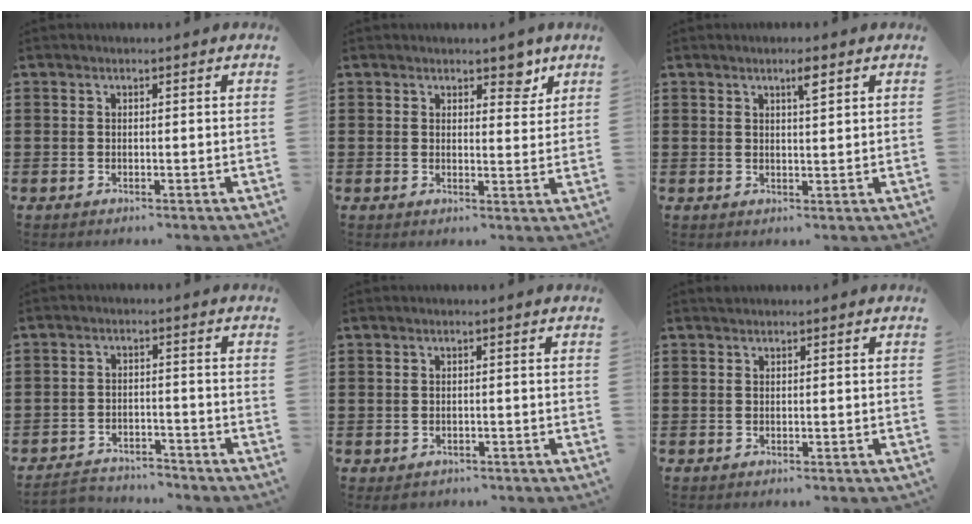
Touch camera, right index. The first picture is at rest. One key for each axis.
{"total": 4.3, "fx": 3.2, "fy": 1.9, "fz": 2.0, "tx": -0.014, "ty": -0.006, "tz": 0.052}
{"total": 2.6, "fx": 1.5, "fy": 0.3, "fz": 2.0, "tx": -0.035, "ty": 0.000, "tz": 0.023}
{"total": 3.4, "fx": -3.3, "fy": 0.7, "fz": -0.1, "tx": -0.007, "ty": 0.002, "tz": -0.071}
{"total": 0.9, "fx": -0.8, "fy": 0.5, "fz": 0.1, "tx": -0.005, "ty": 0.002, "tz": -0.018}
{"total": 0.0}